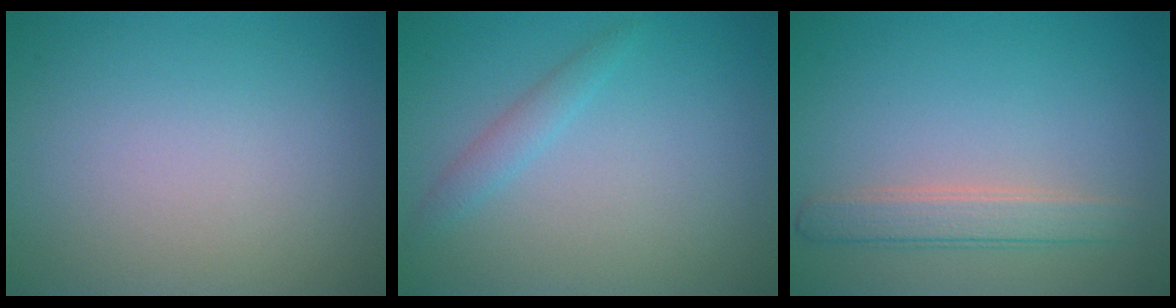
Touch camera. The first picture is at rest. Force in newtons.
{"total": 1.5, "press": 1.5, "slide": 0.1}
{"total": 2.6, "press": 2.6, "slide": 0.1}